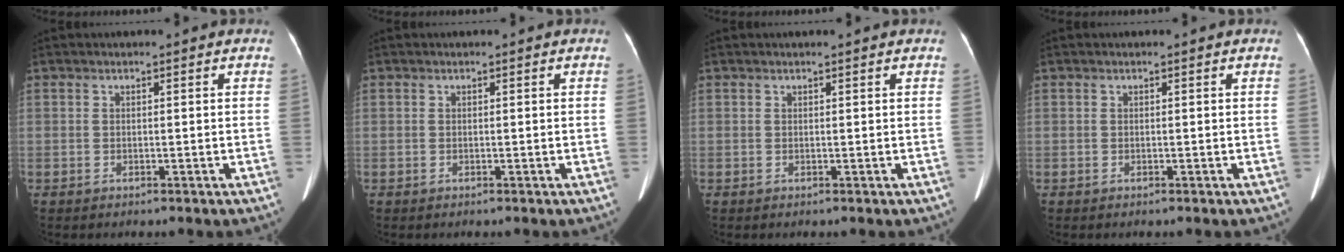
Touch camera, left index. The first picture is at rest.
{"total": 0.0}
{"total": 1.2, "force": [1.1, -0.1, 0.4], "torque": [-0.007, 0.011, 0.015]}
{"total": 0.0}